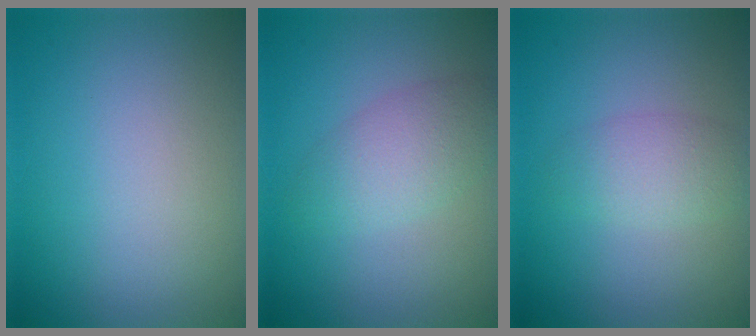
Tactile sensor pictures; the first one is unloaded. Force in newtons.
{"total": 3.3, "press": 3.3, "slide": 0.0}
{"total": 2.5, "press": 2.5, "slide": 0.2}